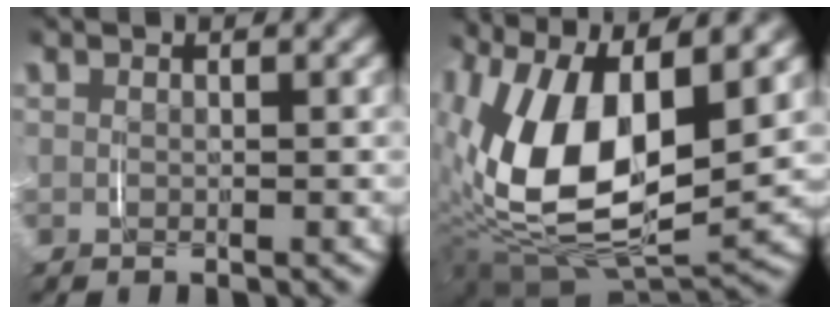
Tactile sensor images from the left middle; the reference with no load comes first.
{"total": 12.4, "force": [1.2, 6.9, 10.3], "torque": [-0.220, -0.017, 0.026]}